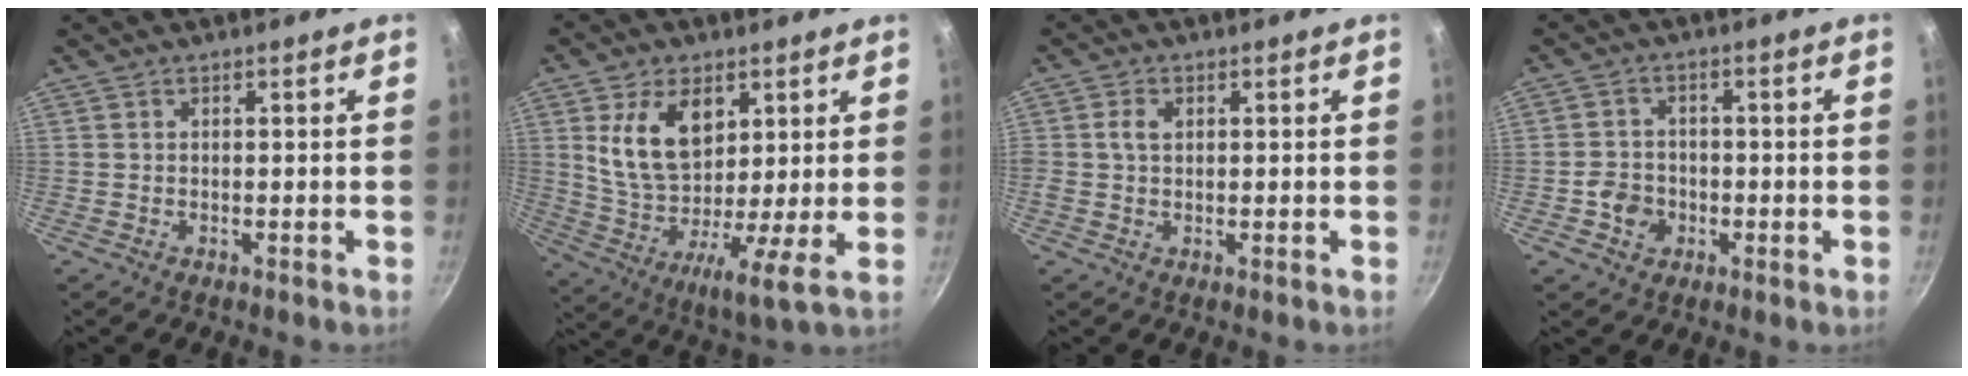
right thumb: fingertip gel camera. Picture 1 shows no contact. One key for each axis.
{"total": 16.0, "fx": 5.6, "fy": 8.2, "fz": 12.5, "tx": -0.203, "ty": -0.038, "tz": 0.093}
{"total": 2.9, "fx": 0.6, "fy": 2.1, "fz": 1.9, "tx": -0.030, "ty": 0.005, "tz": 0.009}
{"total": 4.9, "fx": -1.5, "fy": 4.2, "fz": 2.0, "tx": -0.019, "ty": 0.017, "tz": -0.030}